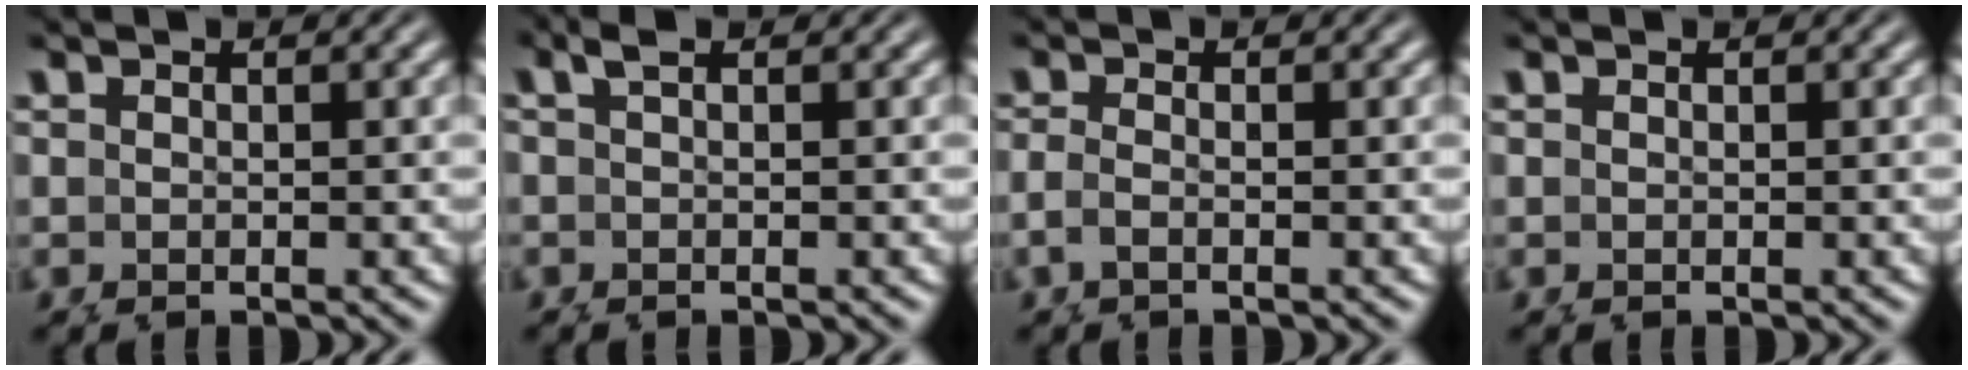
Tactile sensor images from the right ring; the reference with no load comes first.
{"total": 1.2, "force": [0.4, -0.3, 1.1], "torque": [-0.019, 0.007, 0.002]}
{"total": 1.3, "force": [-0.5, 0.4, 1.1], "torque": [-0.035, -0.009, -0.003]}
{"total": 0.0}